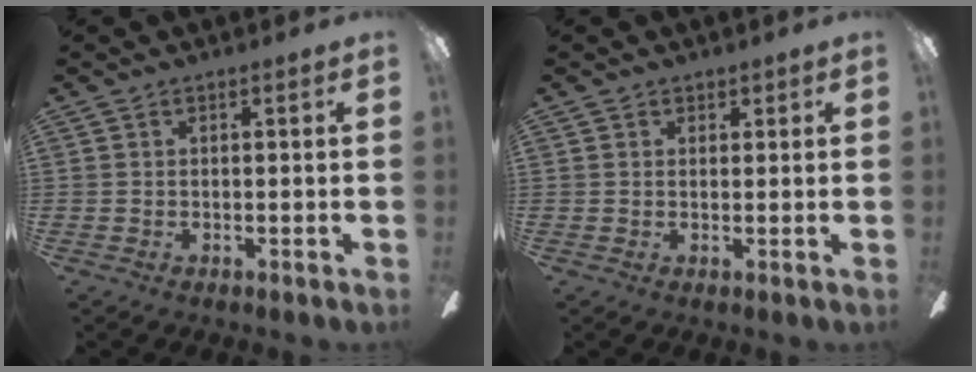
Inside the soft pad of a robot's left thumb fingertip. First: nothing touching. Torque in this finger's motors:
{"motor_torque": [0.16, -0.07, -0.13, -0.04, 0.00]}